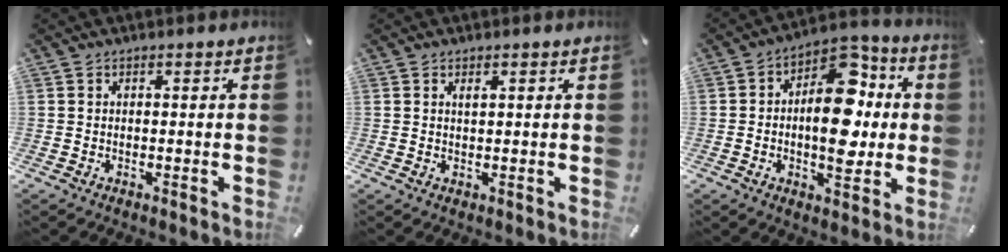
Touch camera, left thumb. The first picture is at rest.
{"total": 1.1, "force": [0.6, 0.4, 0.8], "torque": [-0.016, 0.001, 0.010]}
{"total": 16.8, "force": [0.9, 10.2, 13.3], "torque": [-0.183, -0.014, 0.016]}